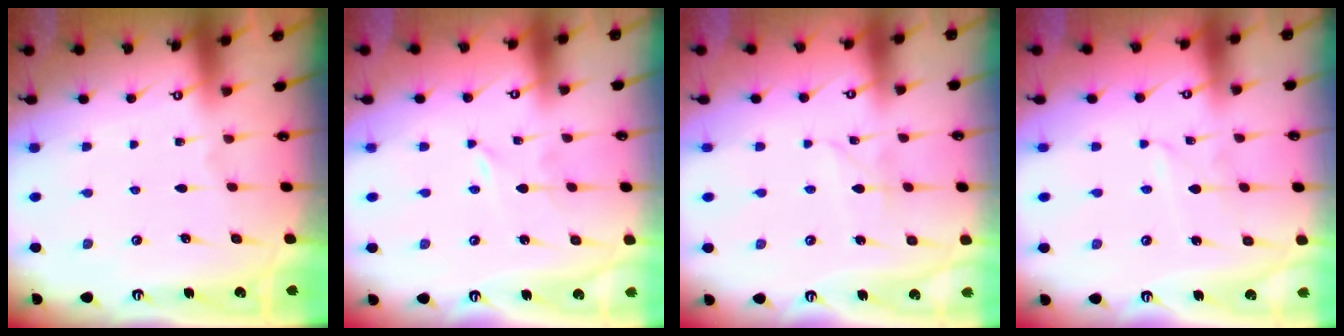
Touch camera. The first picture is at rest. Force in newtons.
{"total": 0.0}
{"total": 2.6, "press": 2.5, "slide": 0.3}
{"total": 2.1, "press": 2.1, "slide": 0.3}